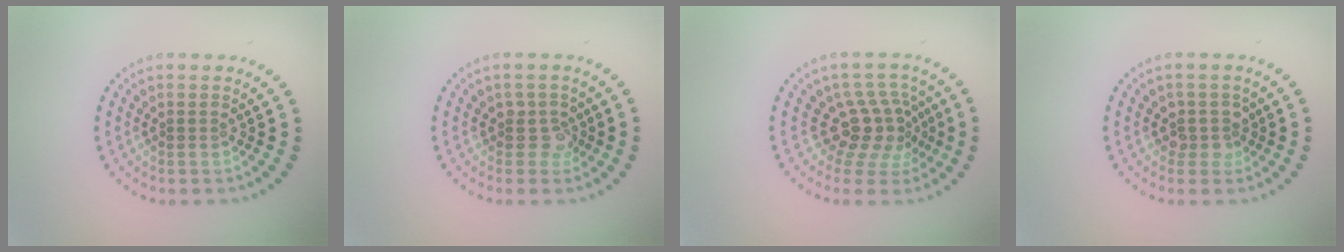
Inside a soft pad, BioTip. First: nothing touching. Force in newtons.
{"total": 1.9, "press": 1.5, "slide": 1.1}
{"total": 3.8, "press": 2.8, "slide": 2.5}
{"total": 1.9, "press": 1.5, "slide": 1.1}